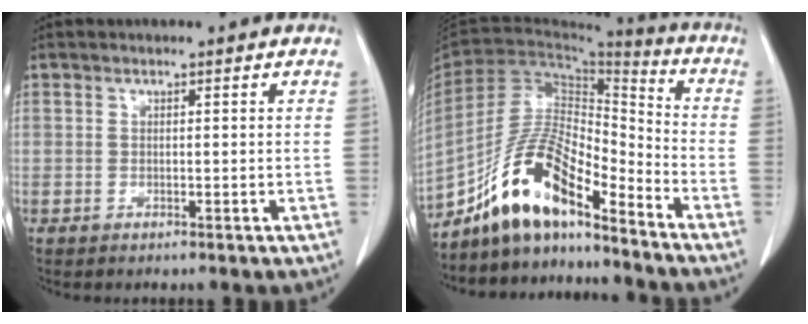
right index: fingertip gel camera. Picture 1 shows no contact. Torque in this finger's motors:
{"motor_torque": [1.10, -1.04, 0.98, 0.21]}